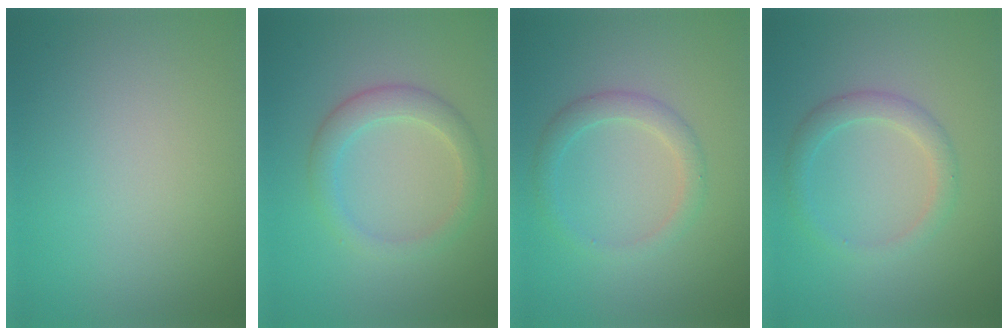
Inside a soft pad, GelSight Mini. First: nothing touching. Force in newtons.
{"total": 2.9, "press": 2.9, "slide": 0.2}
{"total": 2.2, "press": 2.2, "slide": 0.0}
{"total": 2.2, "press": 2.2, "slide": 0.0}